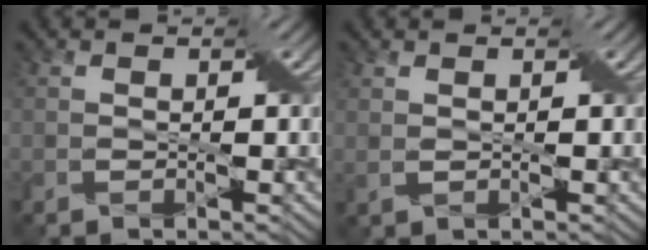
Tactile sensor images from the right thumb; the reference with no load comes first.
{"total": 1.0, "force": [0.5, 0.5, 0.6], "torque": [-0.020, 0.001, 0.013]}